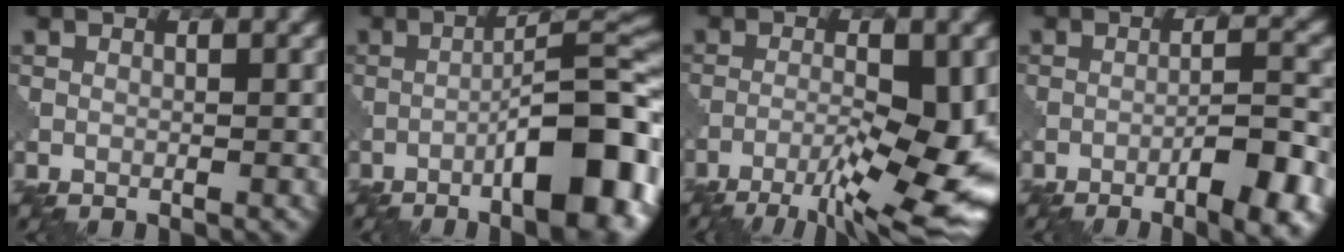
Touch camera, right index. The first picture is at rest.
{"total": 11.7, "force": [-4.7, 3.1, 10.3], "torque": [-0.139, 0.009, -0.067]}
{"total": 10.5, "force": [-5.2, 2.2, 8.8], "torque": [-0.145, -0.014, -0.074]}
{"total": 7.4, "force": [-3.8, 1.8, 6.0], "torque": [-0.085, 0.009, -0.050]}